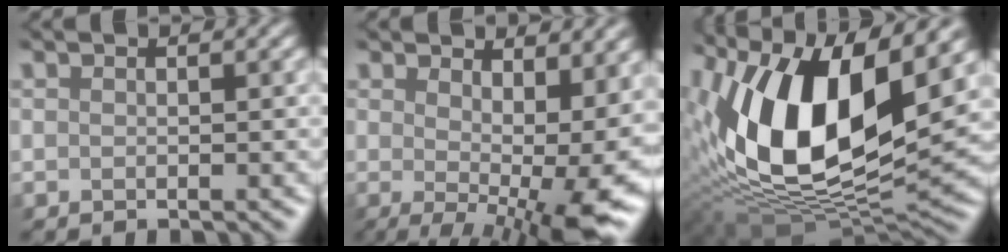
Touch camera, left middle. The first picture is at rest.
{"total": 11.0, "force": [0.5, 4.5, 10.0], "torque": [-0.130, -0.012, 0.019]}
{"total": 14.6, "force": [4.0, 7.2, 12.1], "torque": [-0.232, -0.001, 0.060]}